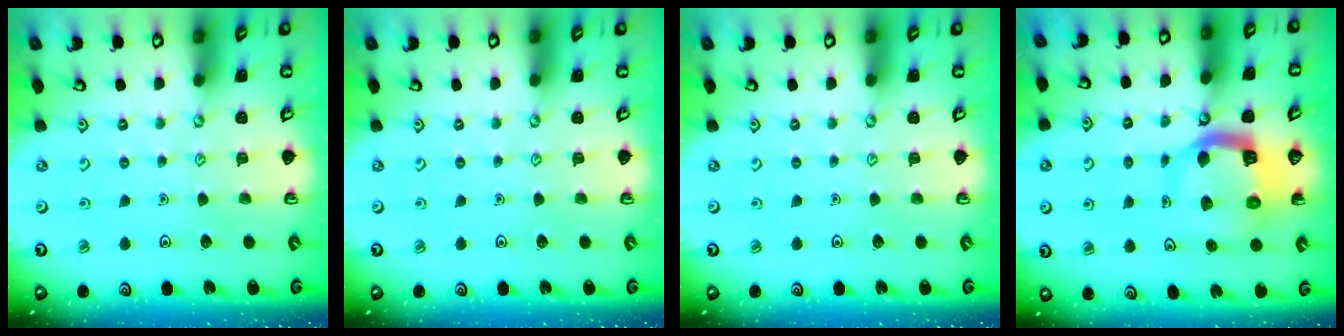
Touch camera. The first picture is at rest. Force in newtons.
{"total": 0.0}
{"total": 0.0}
{"total": 9.5, "press": 9.4, "slide": 1.2}